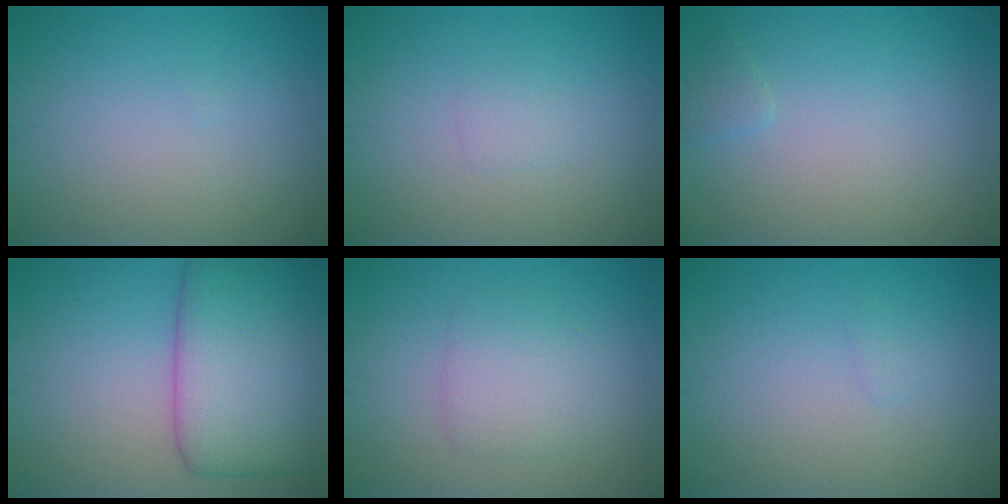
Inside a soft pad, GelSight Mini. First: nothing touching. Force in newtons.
{"total": 0.9, "press": 0.9, "slide": 0.1}
{"total": 0.8, "press": 0.8, "slide": 0.0}
{"total": 9.2, "press": 9.2, "slide": 0.1}
{"total": 2.8, "press": 2.8, "slide": 0.0}
{"total": 0.5, "press": 0.5, "slide": 0.0}